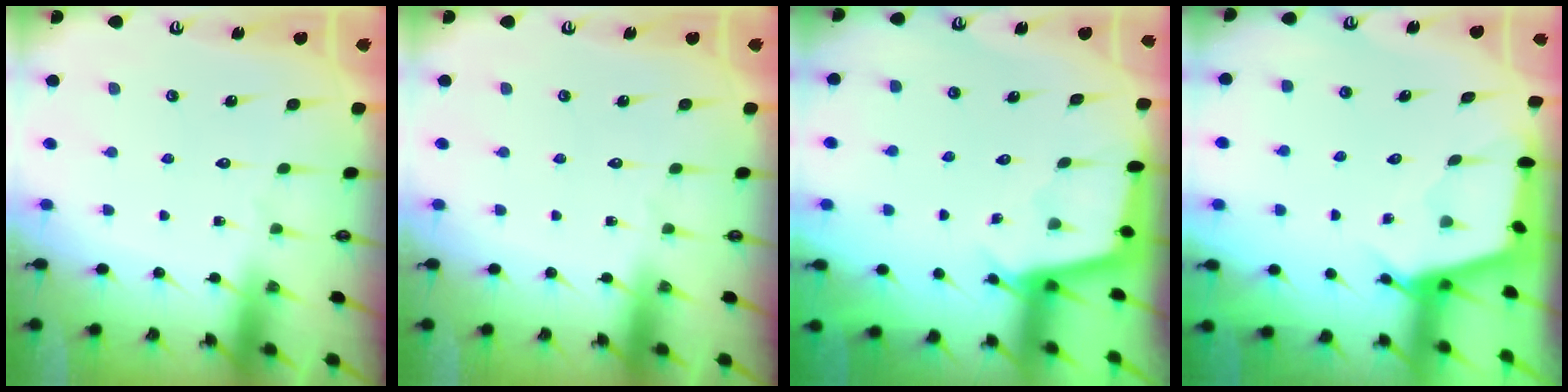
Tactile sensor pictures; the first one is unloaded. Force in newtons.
{"total": 0.0}
{"total": 2.9, "press": 2.9, "slide": 0.3}
{"total": 2.7, "press": 2.7, "slide": 0.3}